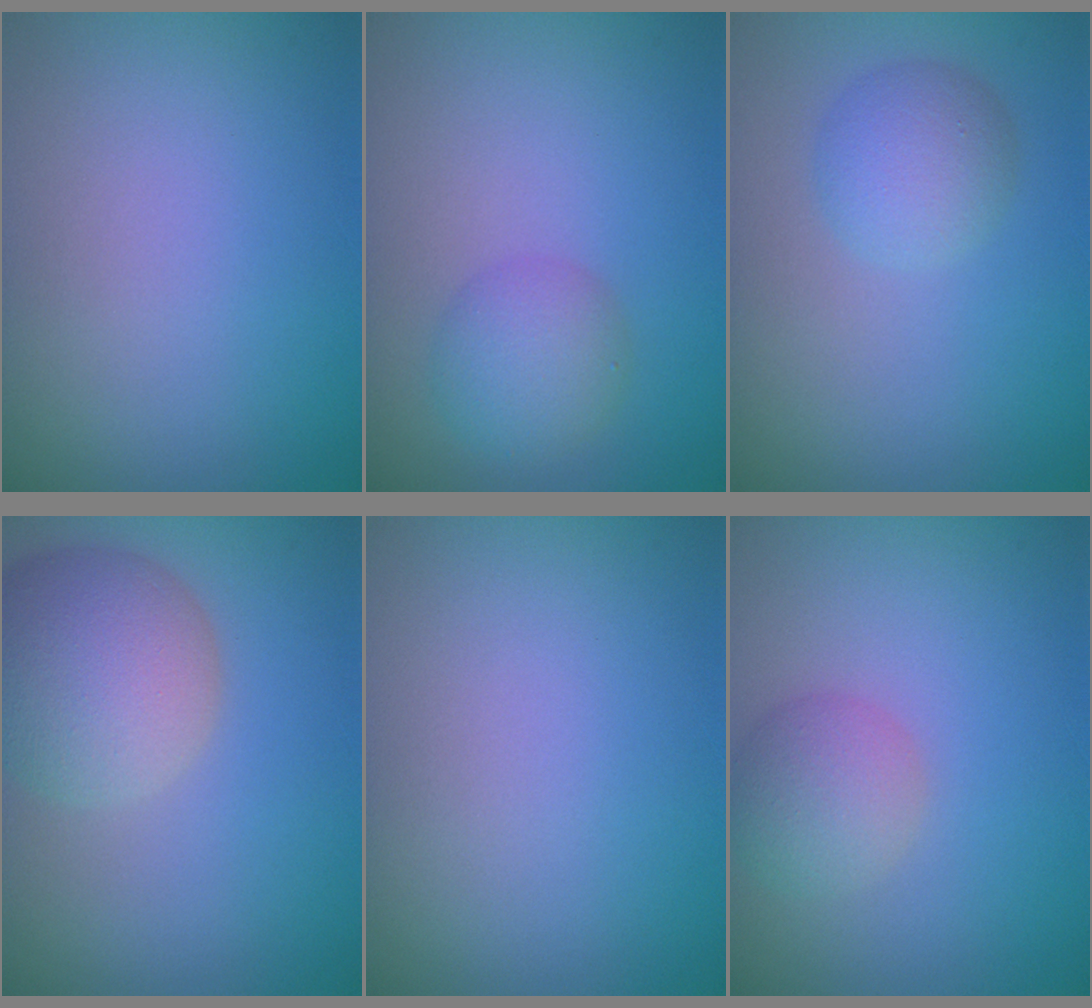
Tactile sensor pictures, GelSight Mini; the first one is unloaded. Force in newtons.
{"total": 2.8, "press": 2.8, "slide": 0.1}
{"total": 3.1, "press": 3.1, "slide": 0.1}
{"total": 6.9, "press": 6.9, "slide": 0.5}
{"total": 0.0}
{"total": 2.7, "press": 2.7, "slide": 0.2}